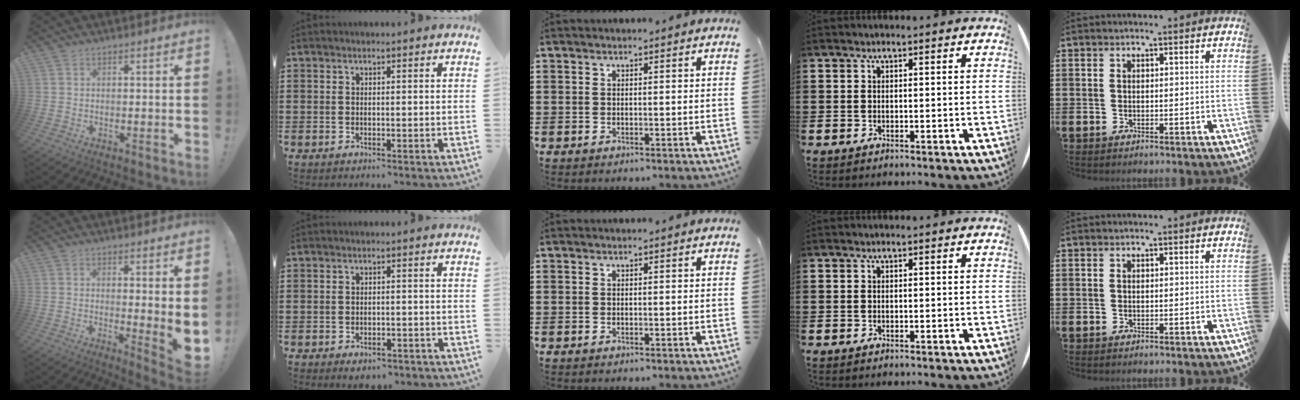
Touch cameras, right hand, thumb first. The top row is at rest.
{"thumb": {"total": 5.0, "force": [1.5, 0.3, 4.8], "torque": [-0.049, -0.036, 0.028]}, "index": {"total": 2.0, "force": [-1.9, 0.6, 0.3], "torque": [-0.011, 0.000, -0.040]}}